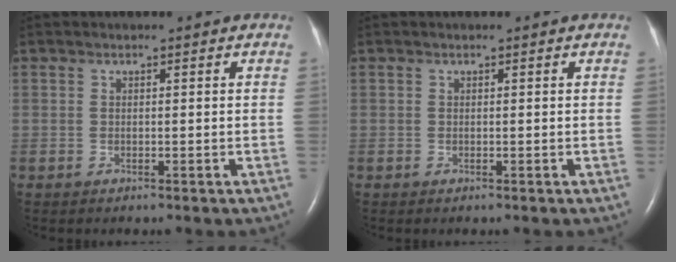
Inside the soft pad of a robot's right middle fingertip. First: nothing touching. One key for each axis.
{"total": 0.0}